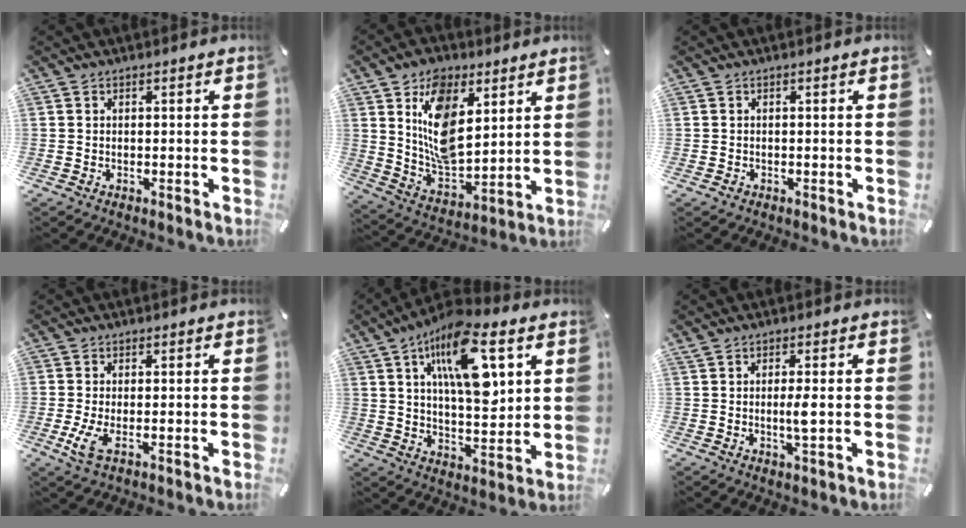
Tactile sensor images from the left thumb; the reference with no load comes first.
{"total": 14.0, "force": [6.0, 8.8, 9.1], "torque": [-0.189, -0.019, 0.114]}
{"total": 0.6, "force": [-0.3, 0.5, 0.1], "torque": [-0.001, 0.004, -0.007]}
{"total": 4.2, "force": [-0.6, 1.3, 4.0], "torque": [-0.094, -0.014, -0.013]}
{"total": 17.7, "force": [8.0, 7.6, 13.8], "torque": [-0.233, -0.022, 0.131]}
{"total": 3.6, "force": [0.3, 0.3, 3.6], "torque": [-0.067, -0.005, 0.002]}